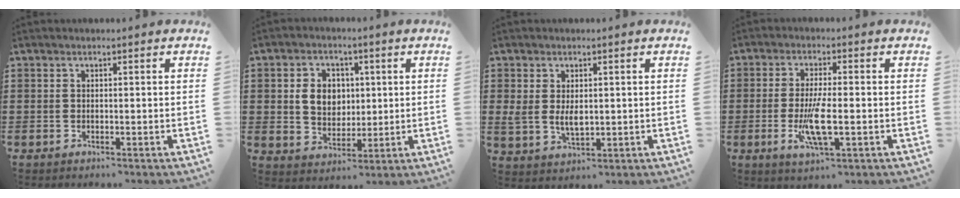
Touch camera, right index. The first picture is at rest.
{"total": 6.2, "force": [1.0, 5.2, 3.3], "torque": [-0.067, 0.011, 0.013]}
{"total": 3.7, "force": [0.4, 2.4, 2.8], "torque": [-0.058, 0.007, 0.007]}
{"total": 6.8, "force": [-1.6, 1.7, 6.3], "torque": [-0.131, -0.012, -0.032]}